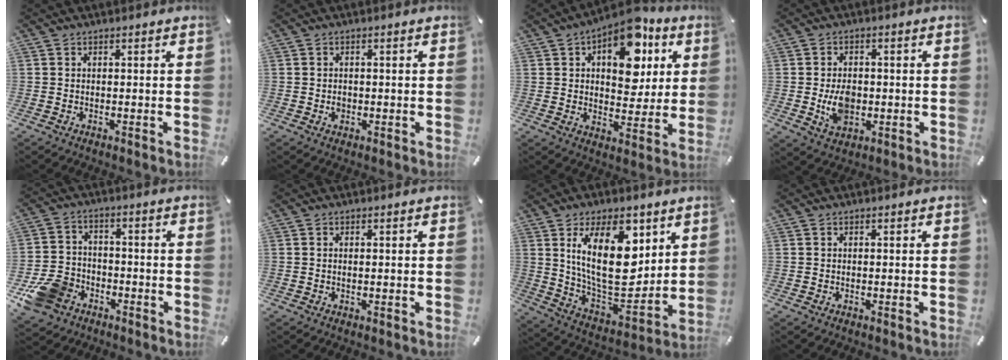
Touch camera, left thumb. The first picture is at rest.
{"total": 1.2, "force": [-0.2, 1.0, 0.6], "torque": [-0.013, 0.004, -0.005]}
{"total": 14.6, "force": [6.5, 8.6, 9.8], "torque": [-0.130, -0.028, 0.111]}
{"total": 7.0, "force": [-0.8, 5.0, 4.9], "torque": [-0.095, -0.006, -0.017]}
{"total": 10.2, "force": [-5.6, 7.9, 3.3], "torque": [-0.063, 0.044, -0.101]}
{"total": 0.5, "force": [0.0, 0.0, 0.5], "torque": [-0.009, -0.003, 0.000]}
{"total": 22.1, "force": [8.0, 11.0, 17.3], "torque": [-0.309, -0.045, 0.129]}
{"total": 0.0}